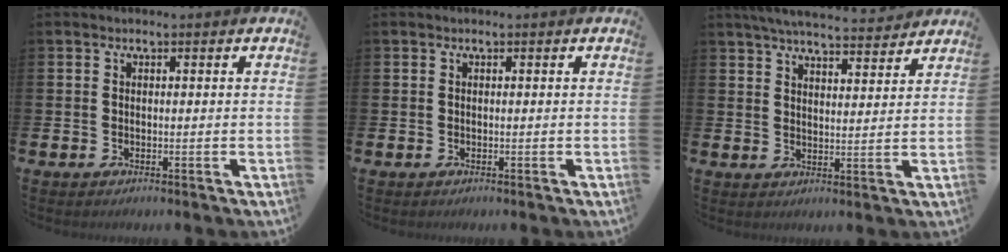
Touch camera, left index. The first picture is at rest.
{"total": 0.0}
{"total": 5.9, "force": [5.8, 0.6, 1.4], "torque": [-0.042, -0.031, 0.103]}